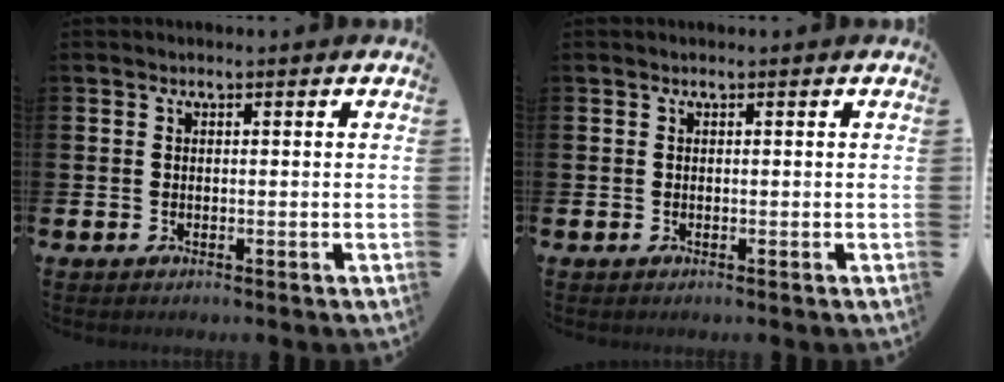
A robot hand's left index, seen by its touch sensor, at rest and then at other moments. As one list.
[{"total": 0.0}]